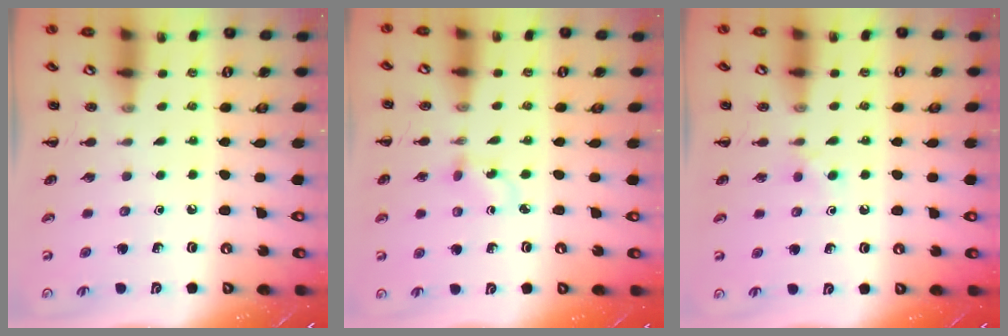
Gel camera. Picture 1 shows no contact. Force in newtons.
{"total": 2.1, "press": 1.9, "slide": 0.9}
{"total": 2.8, "press": 2.6, "slide": 1.2}